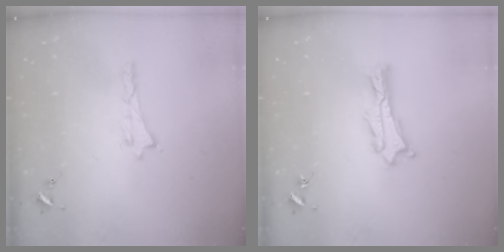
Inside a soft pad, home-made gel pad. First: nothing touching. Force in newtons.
{"total": 1.1, "press": 1.1, "slide": 0.2}